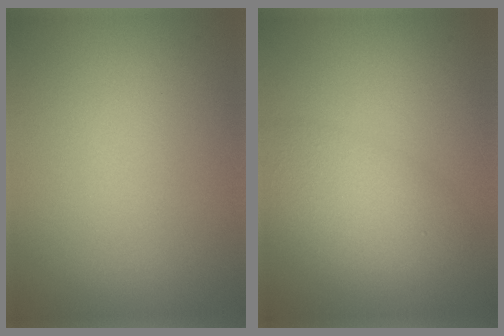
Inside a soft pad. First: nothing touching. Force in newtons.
{"total": 4.5, "press": 4.5, "slide": 0.2}